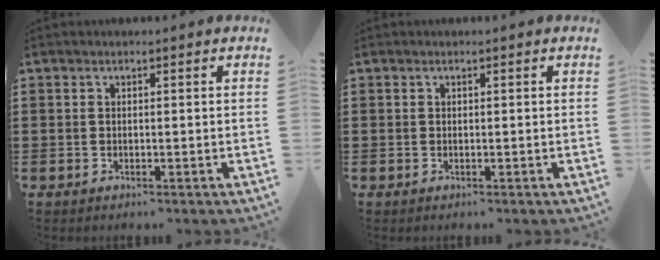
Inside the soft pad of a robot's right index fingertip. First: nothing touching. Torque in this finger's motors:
{"motor_torque": [0.14, 0.10, 0.00, 0.00]}